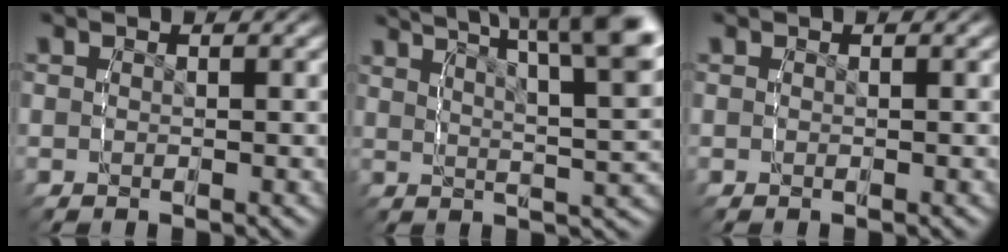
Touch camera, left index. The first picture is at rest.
{"total": 9.5, "force": [5.4, 3.4, 7.1], "torque": [-0.081, 0.001, 0.075]}
{"total": 0.0}